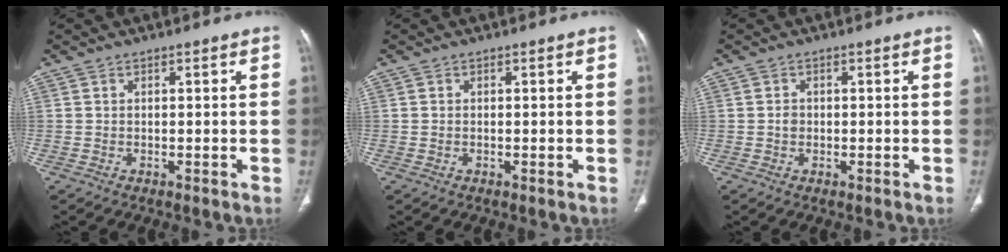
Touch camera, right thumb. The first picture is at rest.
{"total": 0.0}
{"total": 1.3, "force": [-0.1, 1.1, 0.7], "torque": [-0.009, 0.004, -0.003]}